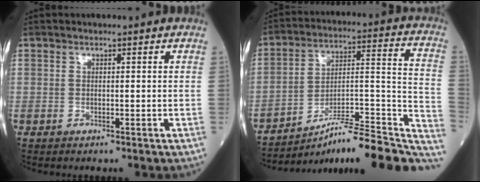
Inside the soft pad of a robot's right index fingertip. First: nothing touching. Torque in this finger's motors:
{"motor_torque": [0.26, -0.17, 0.14, 0.07]}